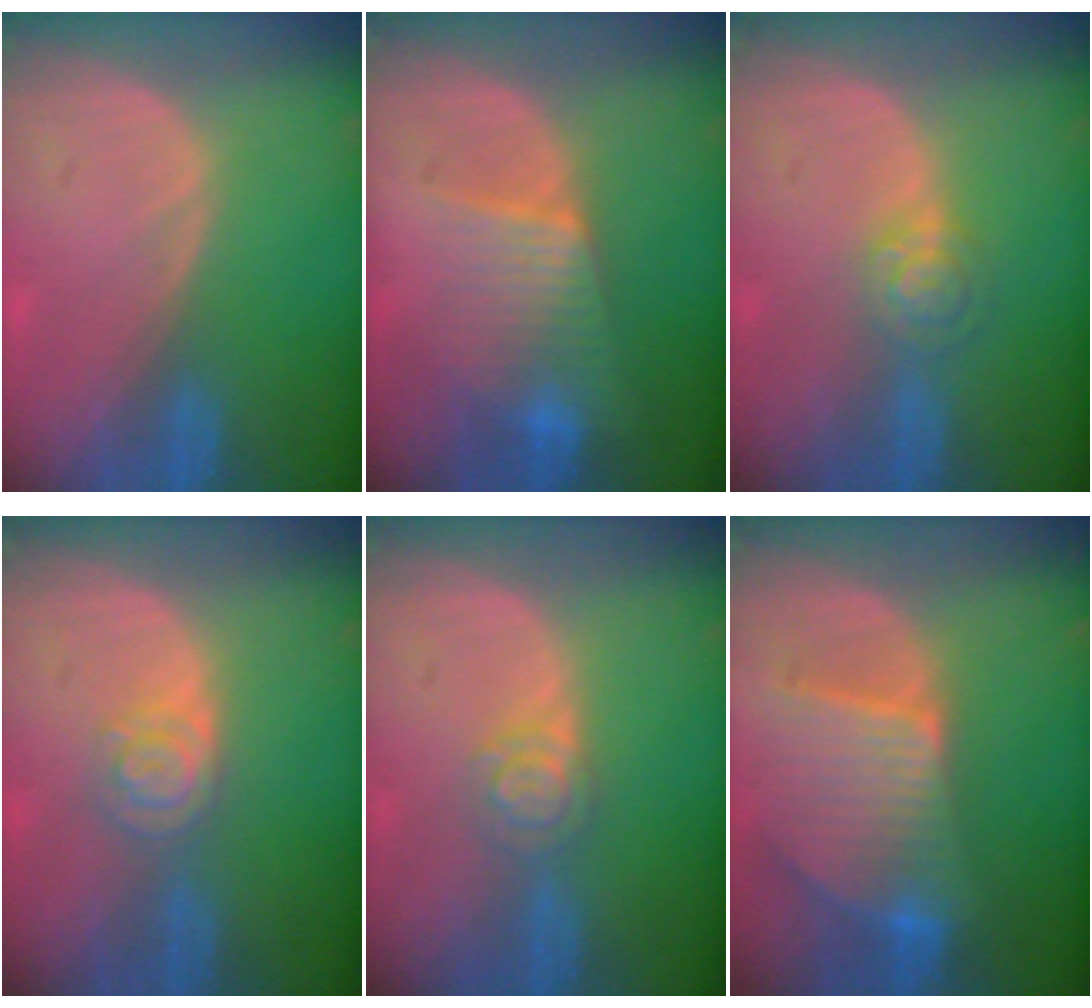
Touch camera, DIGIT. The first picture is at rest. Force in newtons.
{"total": 6.4, "press": 6.3, "slide": 0.7}
{"total": 4.0, "press": 3.7, "slide": 1.5}
{"total": 4.5, "press": 3.9, "slide": 2.2}
{"total": 3.9, "press": 3.7, "slide": 1.3}
{"total": 9.5, "press": 8.3, "slide": 4.6}